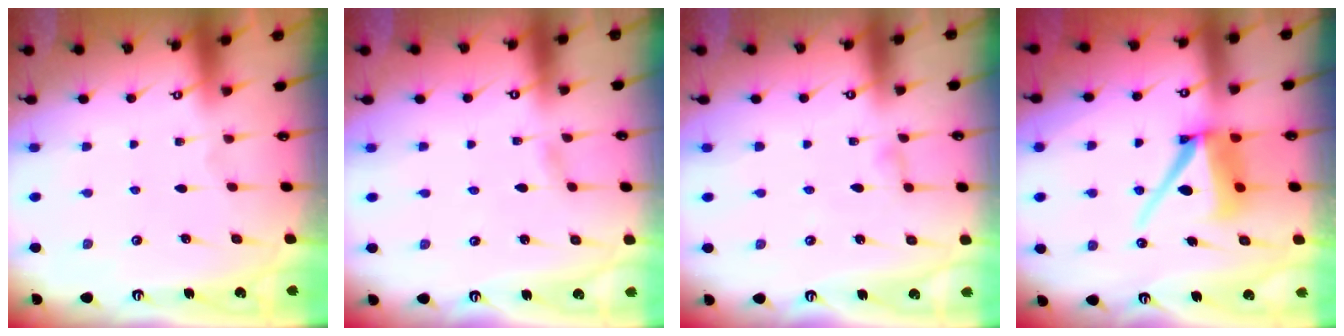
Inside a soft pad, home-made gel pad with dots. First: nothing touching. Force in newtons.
{"total": 2.1, "press": 2.1, "slide": 0.2}
{"total": 3.2, "press": 3.2, "slide": 0.3}
{"total": 11.4, "press": 11.3, "slide": 1.2}